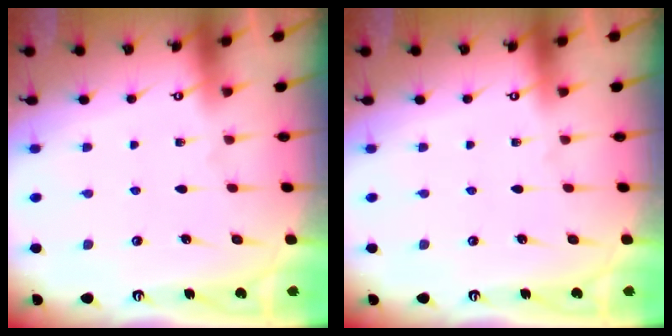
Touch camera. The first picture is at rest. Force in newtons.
{"total": 0.0}